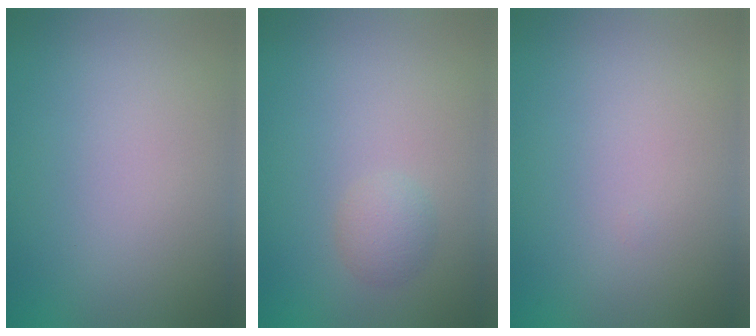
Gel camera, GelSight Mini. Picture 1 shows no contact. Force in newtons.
{"total": 1.6, "press": 1.6, "slide": 0.0}
{"total": 0.0}